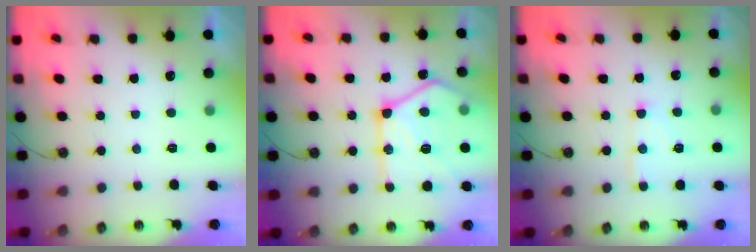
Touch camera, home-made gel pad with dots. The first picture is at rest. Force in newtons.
{"total": 21.9, "press": 21.8, "slide": 2.0}
{"total": 7.7, "press": 7.7, "slide": 0.5}